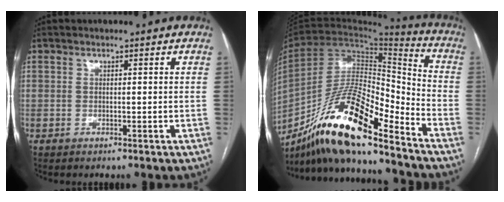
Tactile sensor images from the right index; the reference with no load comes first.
{"total": 20.8, "force": [-15.1, 3.4, 13.9], "torque": [-0.272, -0.006, -0.277]}